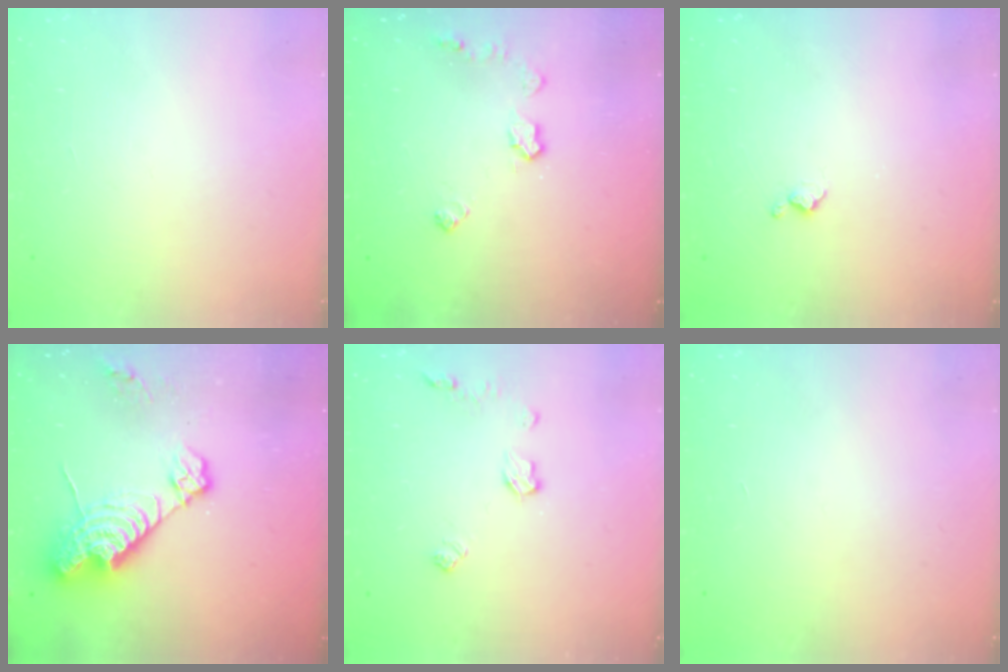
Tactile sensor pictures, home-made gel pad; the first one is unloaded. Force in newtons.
{"total": 6.6, "press": 6.5, "slide": 0.6}
{"total": 3.4, "press": 3.3, "slide": 0.6}
{"total": 13.9, "press": 13.8, "slide": 1.3}
{"total": 7.2, "press": 7.2, "slide": 0.7}
{"total": 0.0}